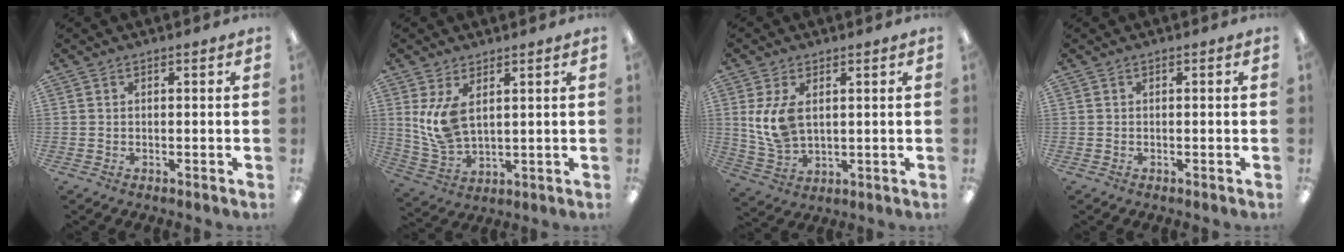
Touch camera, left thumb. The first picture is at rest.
{"total": 9.1, "force": [3.4, 4.9, 6.9], "torque": [-0.159, -0.014, 0.062]}
{"total": 8.6, "force": [2.4, 5.1, 6.5], "torque": [-0.143, -0.009, 0.042]}
{"total": 0.0}